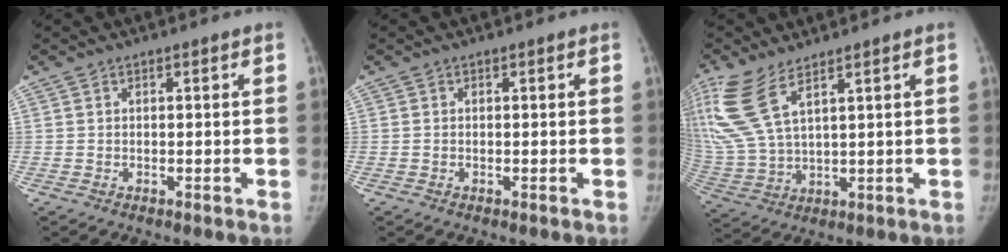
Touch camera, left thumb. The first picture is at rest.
{"total": 0.0}
{"total": 13.9, "force": [7.9, 5.1, 10.2], "torque": [-0.251, -0.022, 0.173]}